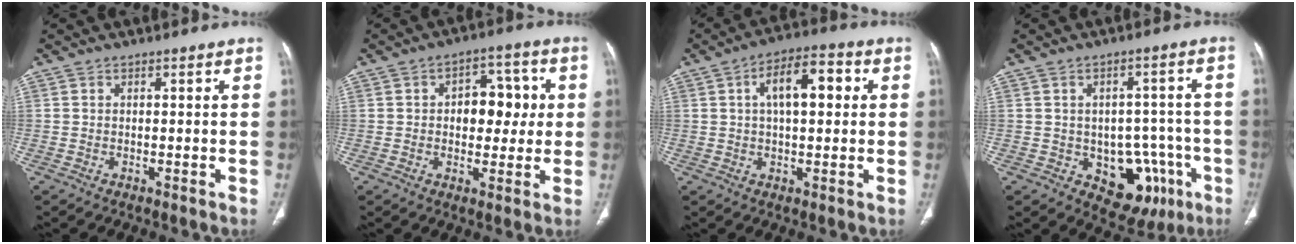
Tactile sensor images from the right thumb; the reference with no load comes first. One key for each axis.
{"total": 9.8, "fx": 1.0, "fy": 6.3, "fz": 7.3, "tx": -0.056, "ty": 0.017, "tz": 0.015}
{"total": 10.0, "fx": 2.2, "fy": 4.8, "fz": 8.5, "tx": -0.124, "ty": 0.021, "tz": 0.028}
{"total": 11.9, "fx": -4.4, "fy": 8.2, "fz": 7.4, "tx": -0.047, "ty": 0.031, "tz": -0.043}